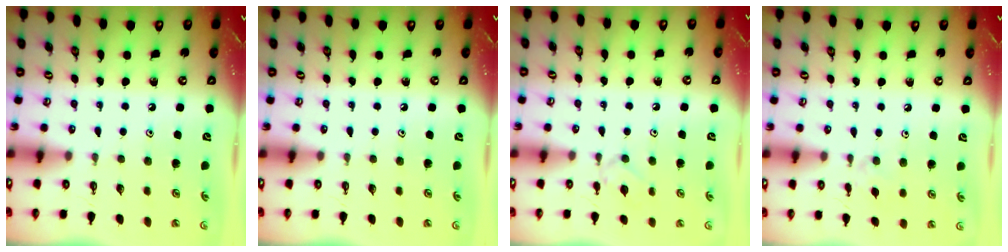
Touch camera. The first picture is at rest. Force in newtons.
{"total": 0.0}
{"total": 5.2, "press": 5.1, "slide": 1.0}
{"total": 3.6, "press": 3.6, "slide": 0.5}